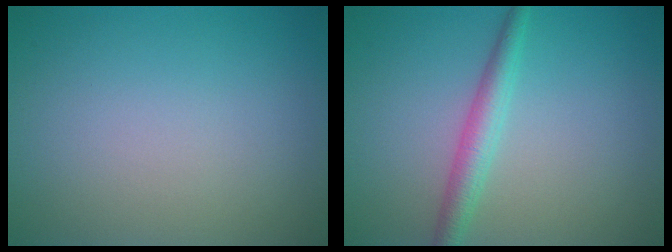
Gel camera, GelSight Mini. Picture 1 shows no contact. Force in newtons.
{"total": 2.7, "press": 2.6, "slide": 0.1}